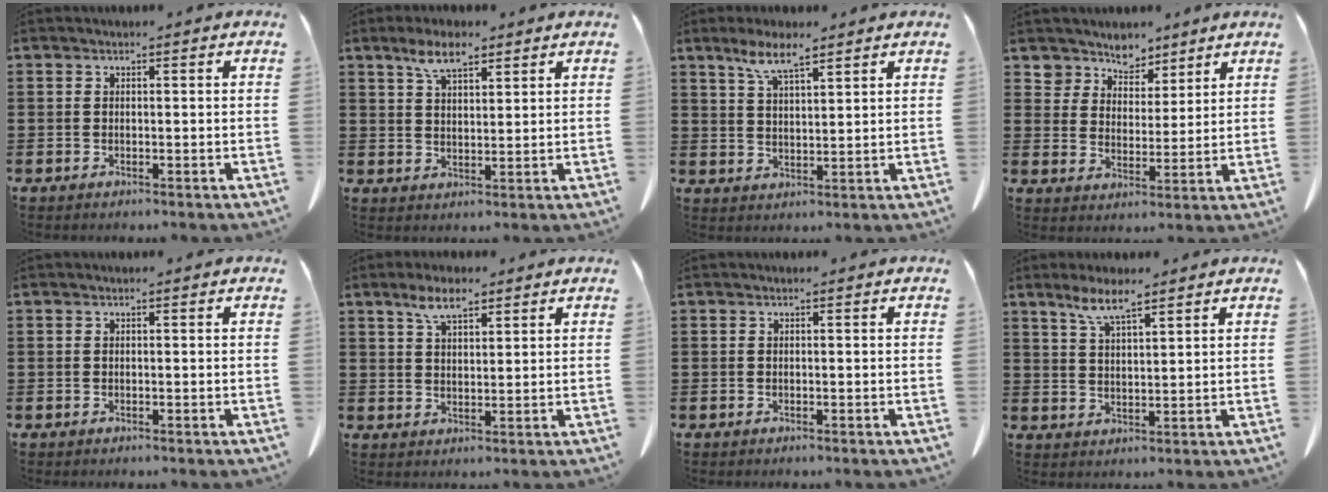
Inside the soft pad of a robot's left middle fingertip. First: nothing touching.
{"total": 5.5, "force": [3.7, 1.9, 3.7], "torque": [-0.080, 0.002, 0.066]}
{"total": 6.0, "force": [4.2, 1.2, 4.2], "torque": [-0.091, -0.002, 0.073]}
{"total": 5.9, "force": [5.3, 2.7, -0.2], "torque": [-0.030, -0.033, 0.098]}
{"total": 0.0}
{"total": 5.1, "force": [3.3, 1.8, 3.4], "torque": [-0.074, 0.003, 0.060]}
{"total": 0.0}
{"total": 5.5, "force": [4.0, 0.8, 3.7], "torque": [-0.081, -0.004, 0.070]}